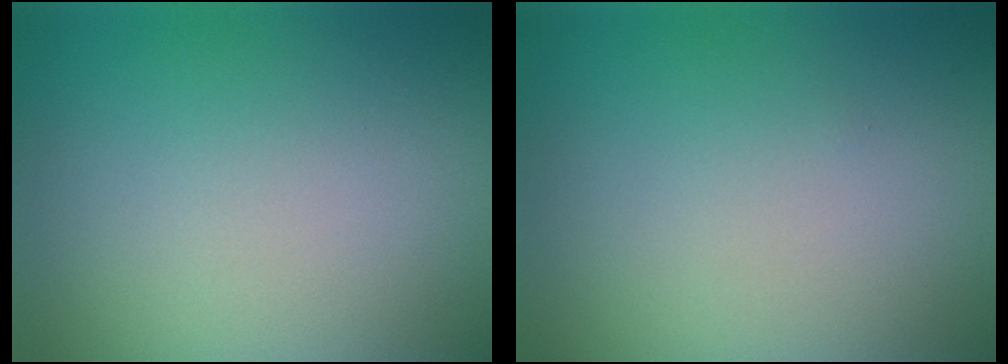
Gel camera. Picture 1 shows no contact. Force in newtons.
{"total": 0.0}